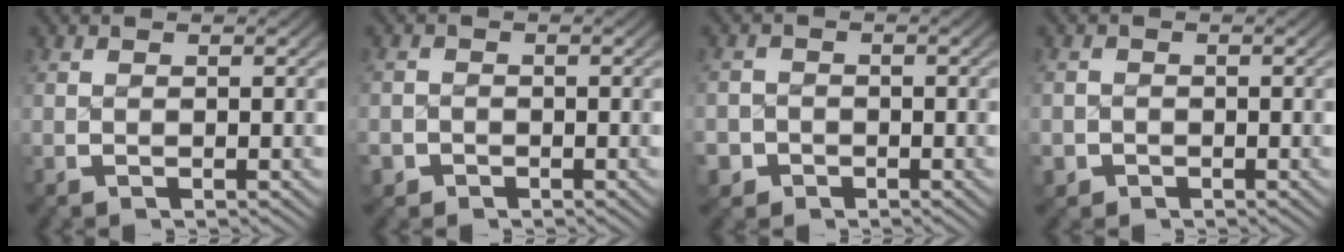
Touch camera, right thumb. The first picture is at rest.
{"total": 2.5, "force": [-1.7, 1.9, 0.1], "torque": [-0.007, -0.015, -0.028]}
{"total": 3.9, "force": [-2.4, 3.1, 0.4], "torque": [-0.016, -0.023, -0.039]}
{"total": 2.3, "force": [-1.4, 1.8, 0.2], "torque": [-0.009, -0.017, -0.020]}